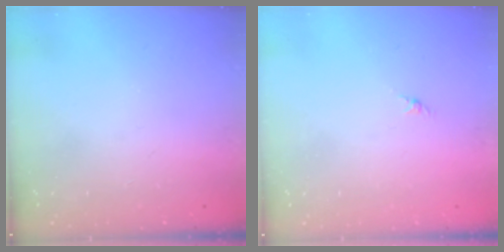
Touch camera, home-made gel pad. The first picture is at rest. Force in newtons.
{"total": 0.0}